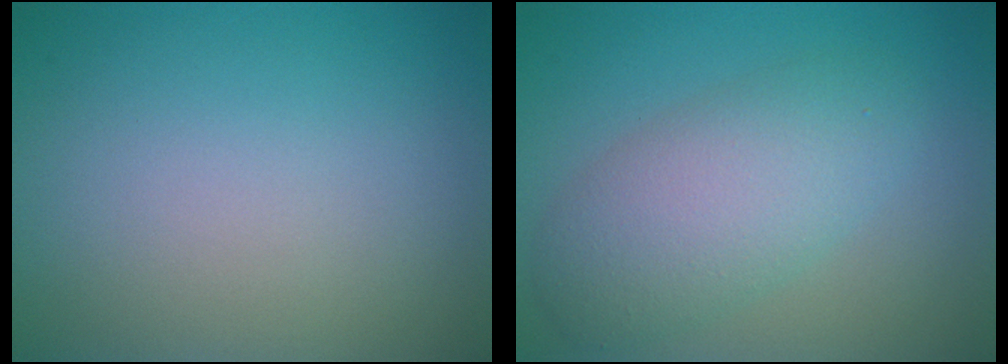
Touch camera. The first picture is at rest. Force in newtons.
{"total": 5.4, "press": 5.4, "slide": 0.1}